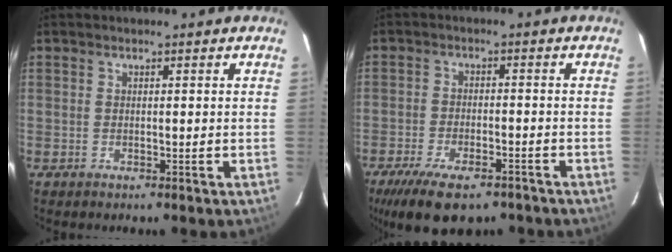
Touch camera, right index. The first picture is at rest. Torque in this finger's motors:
{"motor_torque": [1.25, -0.89, 0.57, 0.12]}